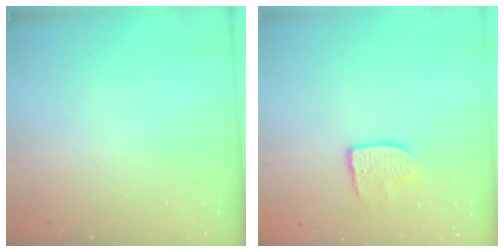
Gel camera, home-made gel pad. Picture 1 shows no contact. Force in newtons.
{"total": 8.4, "press": 8.4, "slide": 0.6}